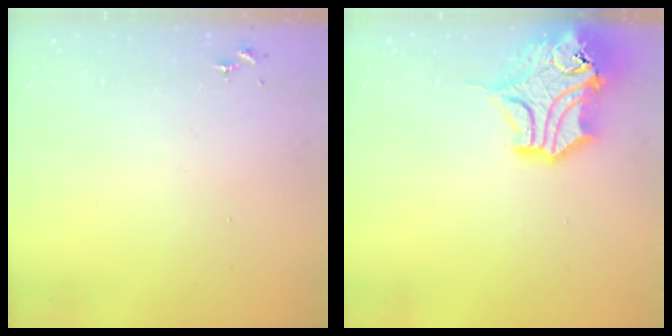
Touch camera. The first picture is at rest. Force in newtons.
{"total": 16.7, "press": 16.5, "slide": 2.5}